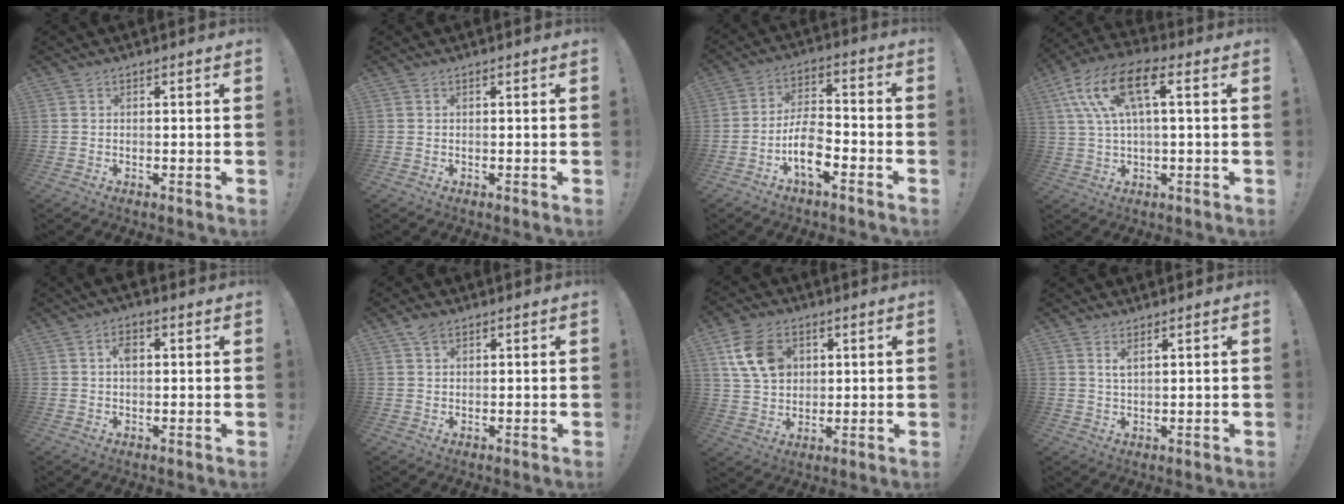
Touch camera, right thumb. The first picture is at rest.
{"total": 0.0}
{"total": 11.0, "force": [-5.4, 5.1, 8.1], "torque": [-0.153, 0.023, -0.096]}
{"total": 14.0, "force": [4.0, 6.0, 12.0], "torque": [-0.241, 0.006, 0.069]}
{"total": 3.9, "force": [0.9, 2.4, 3.1], "torque": [-0.051, 0.008, 0.011]}
{"total": 3.1, "force": [2.0, 1.6, 1.7], "torque": [-0.026, -0.005, 0.038]}
{"total": 13.1, "force": [4.9, 9.7, 7.3], "torque": [-0.118, -0.007, 0.100]}
{"total": 2.6, "force": [1.6, 0.5, 1.9], "torque": [-0.039, -0.004, 0.029]}